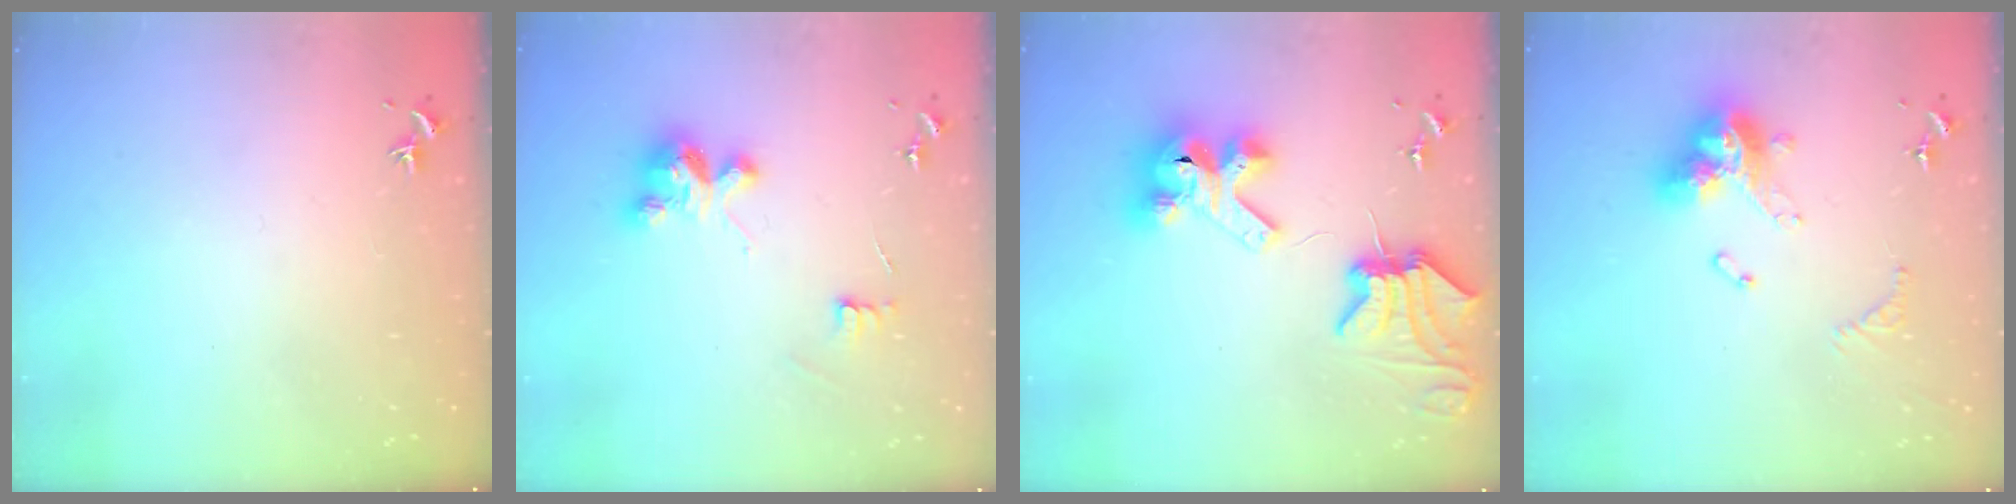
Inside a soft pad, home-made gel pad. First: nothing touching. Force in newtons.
{"total": 8.9, "press": 8.9, "slide": 0.3}
{"total": 15.0, "press": 14.9, "slide": 1.6}
{"total": 15.8, "press": 15.7, "slide": 1.5}